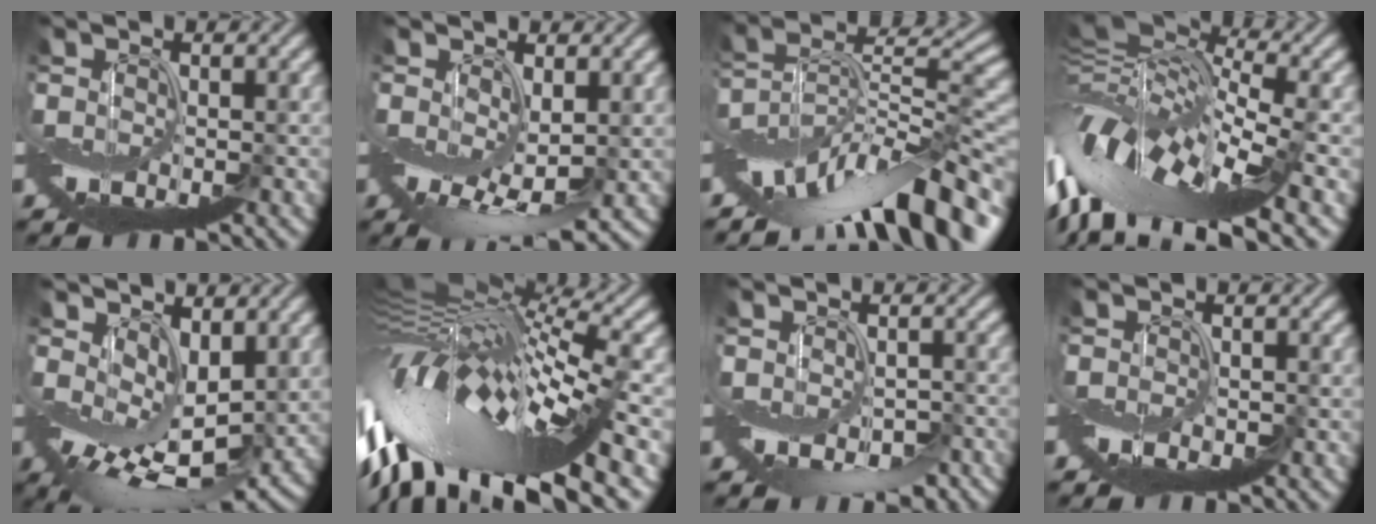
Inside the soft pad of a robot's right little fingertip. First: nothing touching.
{"total": 3.4, "force": [0.5, 1.6, 2.9], "torque": [-0.058, -0.005, 0.017]}
{"total": 12.7, "force": [-7.4, 5.3, 8.9], "torque": [-0.154, 0.022, -0.120]}
{"total": 14.6, "force": [-4.8, 7.0, 11.9], "torque": [-0.243, 0.018, -0.090]}
{"total": 7.5, "force": [1.3, 4.5, 5.8], "torque": [-0.117, -0.017, 0.038]}
{"total": 16.3, "force": [-3.4, 6.1, 14.8], "torque": [-0.282, 0.010, -0.059]}
{"total": 4.3, "force": [-2.6, 2.6, 2.3], "torque": [-0.021, 0.000, -0.028]}
{"total": 0.9, "force": [-0.8, 0.2, 0.2], "torque": [-0.002, -0.002, -0.018]}